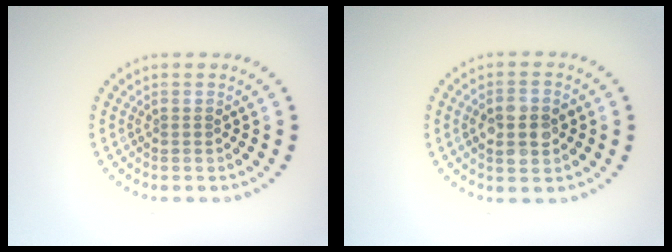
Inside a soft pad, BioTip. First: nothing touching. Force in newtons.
{"total": 3.3, "press": 3.3, "slide": 0.3}